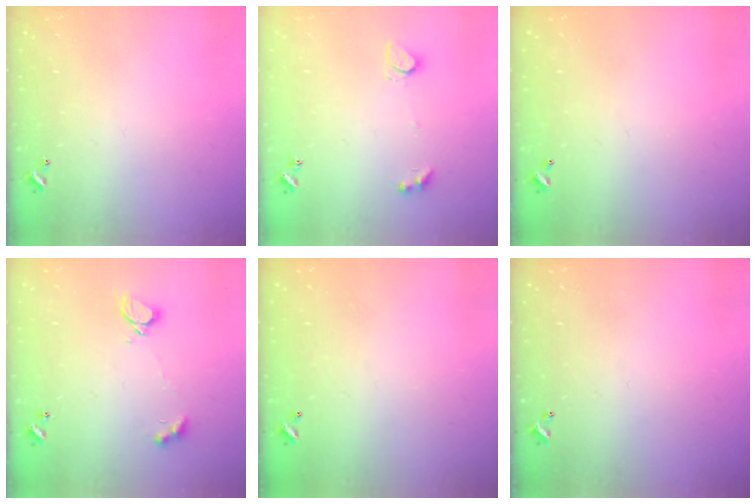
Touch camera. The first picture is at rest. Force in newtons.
{"total": 1.4, "press": 1.2, "slide": 0.6}
{"total": 2.8, "press": 2.8, "slide": 0.1}
{"total": 2.5, "press": 2.4, "slide": 0.5}
{"total": 2.9, "press": 2.9, "slide": 0.1}
{"total": 0.0}